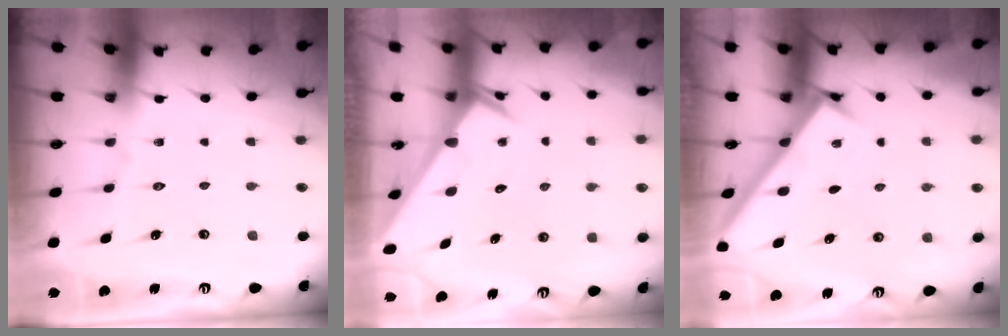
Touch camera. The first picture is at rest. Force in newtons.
{"total": 2.4, "press": 2.4, "slide": 0.0}
{"total": 2.6, "press": 2.6, "slide": 0.1}